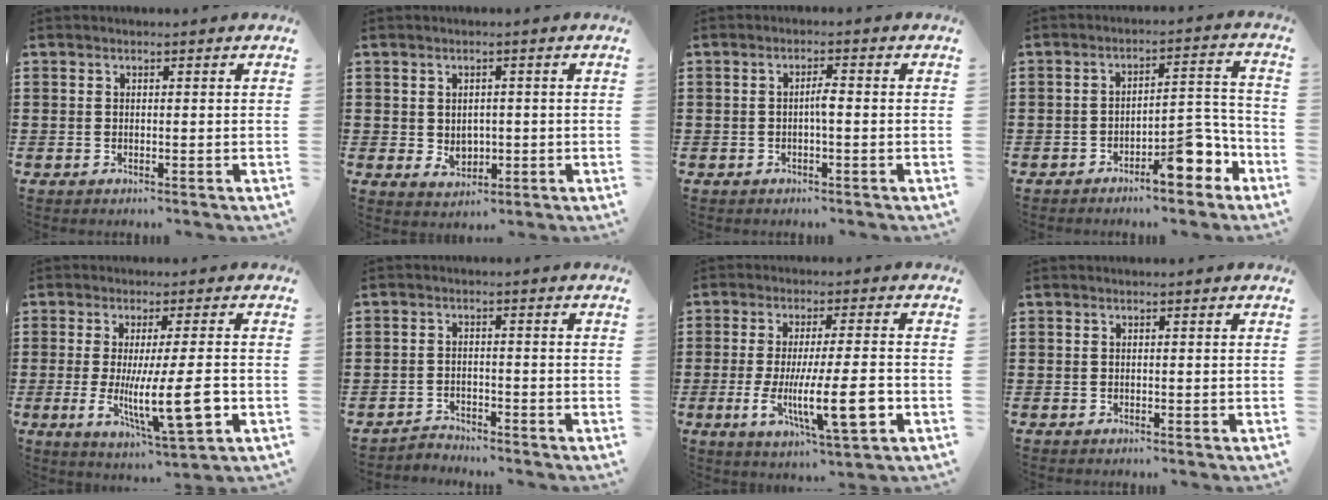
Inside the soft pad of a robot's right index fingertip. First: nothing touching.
{"total": 2.4, "force": [0.2, 2.0, 1.4], "torque": [-0.024, 0.003, 0.001]}
{"total": 2.1, "force": [-0.4, 0.3, 2.0], "torque": [-0.038, 0.000, -0.008]}
{"total": 7.7, "force": [-4.9, 2.2, 5.6], "torque": [-0.078, 0.008, -0.084]}
{"total": 11.3, "force": [-1.9, 2.0, 11.0], "torque": [-0.199, -0.021, -0.032]}
{"total": 2.4, "force": [-2.3, 0.4, -0.2], "torque": [-0.005, 0.001, -0.053]}
{"total": 12.4, "force": [-2.9, 2.7, 11.8], "torque": [-0.216, -0.013, -0.046]}
{"total": 0.0}